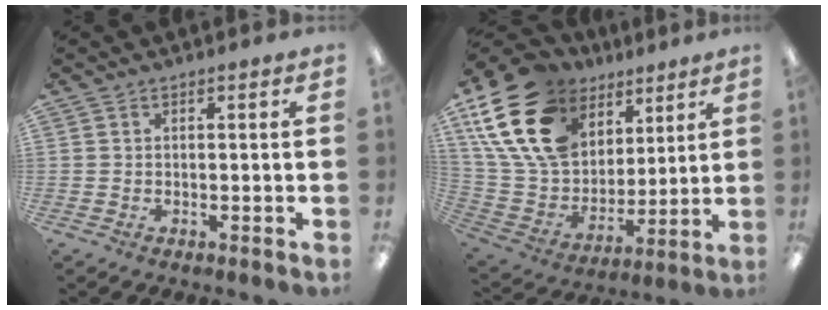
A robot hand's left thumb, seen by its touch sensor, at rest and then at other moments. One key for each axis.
{"total": 23.0, "fx": 11.2, "fy": 15.7, "fz": 12.5, "tx": -0.263, "ty": -0.038, "tz": 0.210}